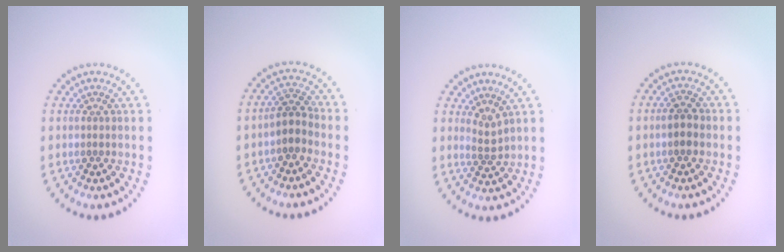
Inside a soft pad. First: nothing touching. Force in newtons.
{"total": 2.3, "press": 2.0, "slide": 1.1}
{"total": 1.6, "press": 1.0, "slide": 1.2}
{"total": 1.9, "press": 1.9, "slide": 0.2}